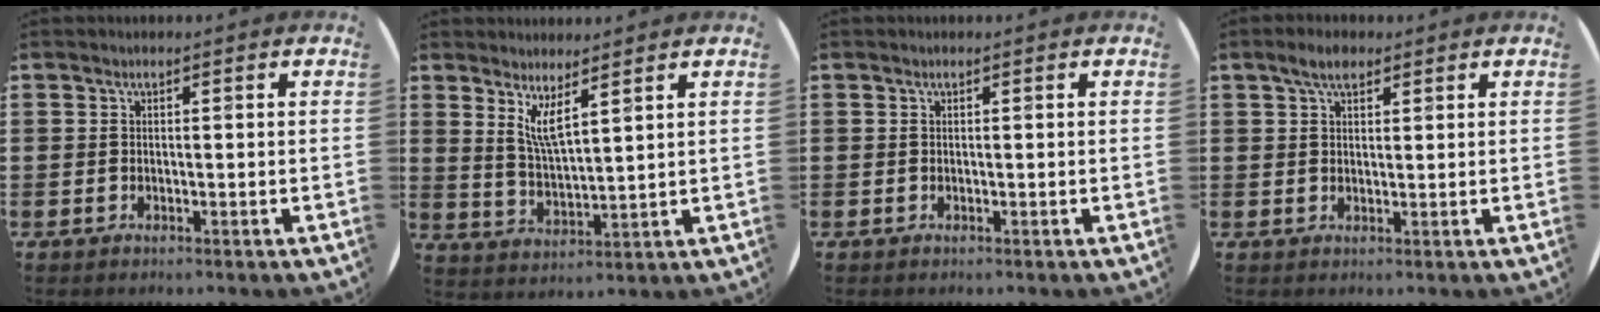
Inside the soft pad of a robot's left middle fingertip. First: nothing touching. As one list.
[{"total": 4.8, "force": [3.7, 0.5, 3.1], "torque": [-0.069, -0.014, 0.063]}, {"total": 0.0}, {"total": 3.3, "force": [2.5, 1.4, 1.7], "torque": [-0.020, 0.002, 0.041]}]